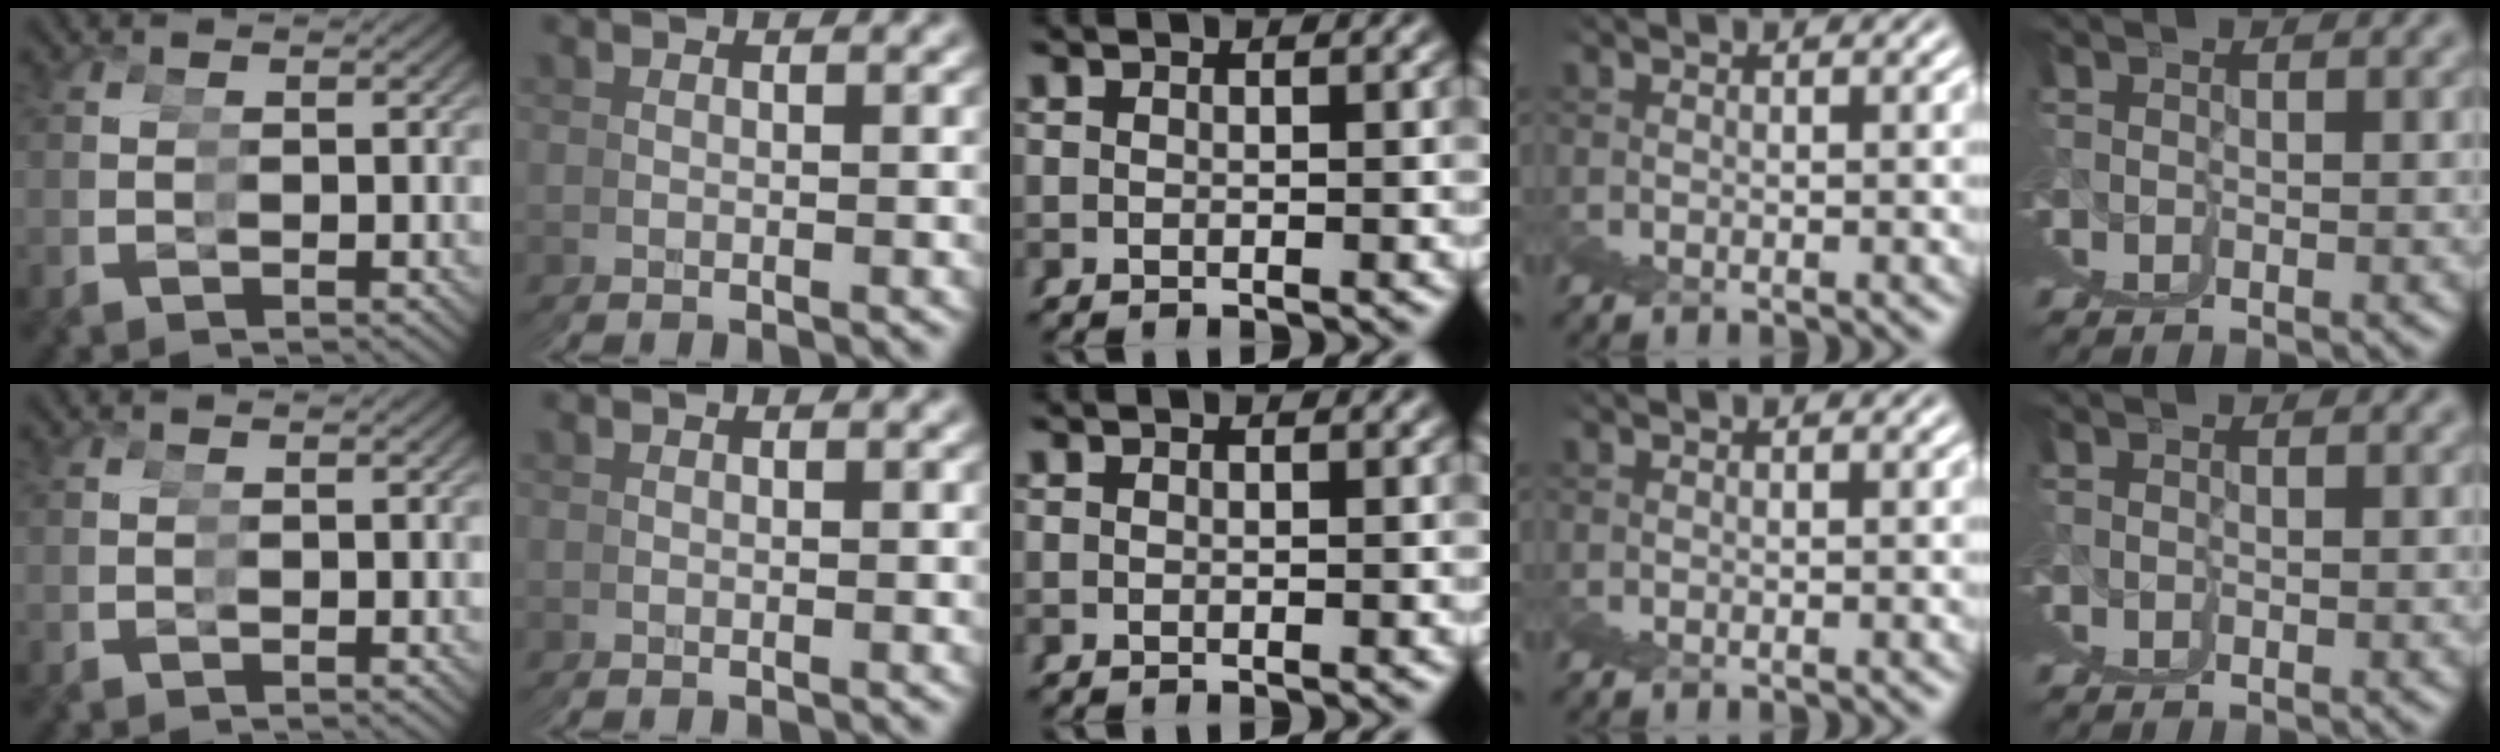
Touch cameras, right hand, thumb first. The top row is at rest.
{}